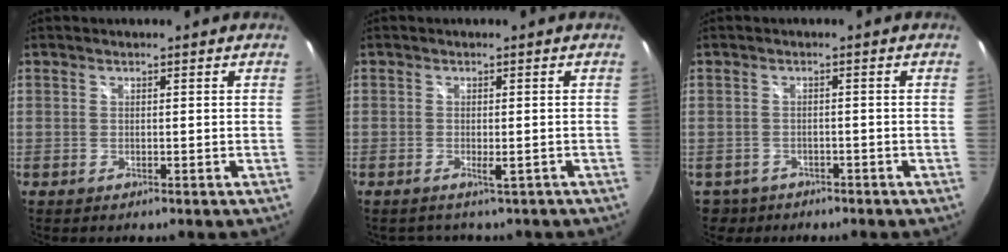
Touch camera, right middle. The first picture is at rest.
{"total": 2.1, "force": [-1.5, 1.0, 1.0], "torque": [-0.017, -0.004, -0.019]}
{"total": 5.2, "force": [-2.9, 4.1, 1.4], "torque": [-0.041, -0.005, -0.037]}